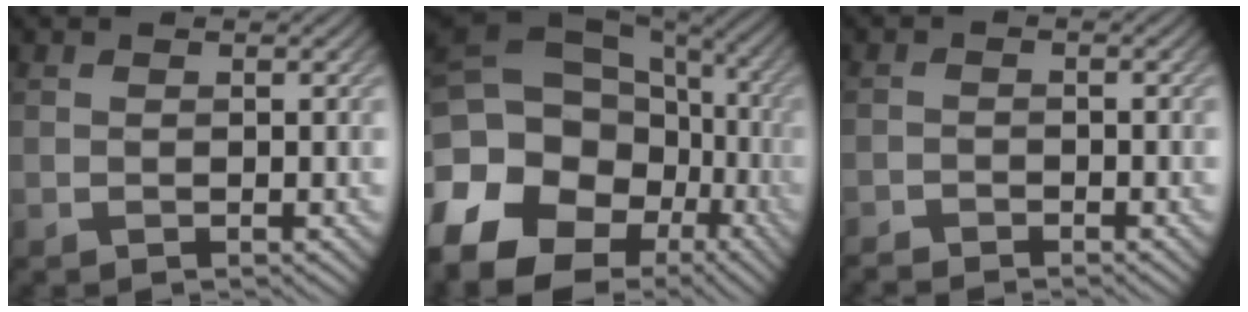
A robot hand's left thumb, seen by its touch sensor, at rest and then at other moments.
{"total": 20.2, "force": [-7.6, 14.9, 11.2], "torque": [-0.271, -0.021, -0.099]}
{"total": 2.2, "force": [-2.1, 0.5, 0.4], "torque": [-0.011, -0.003, -0.043]}